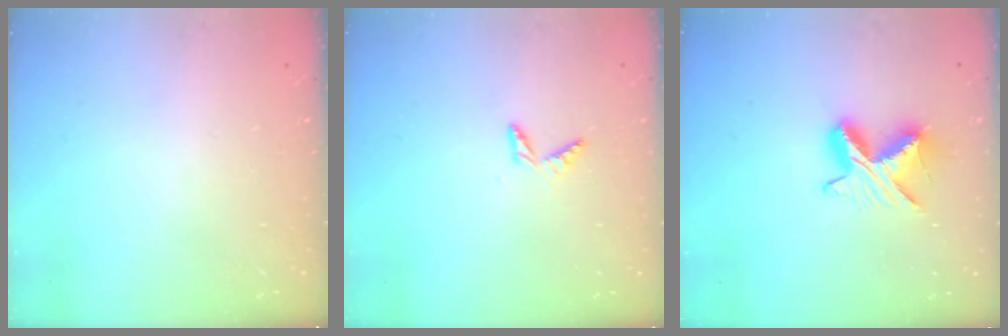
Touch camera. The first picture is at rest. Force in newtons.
{"total": 3.7, "press": 3.7, "slide": 0.2}
{"total": 9.0, "press": 9.0, "slide": 0.3}